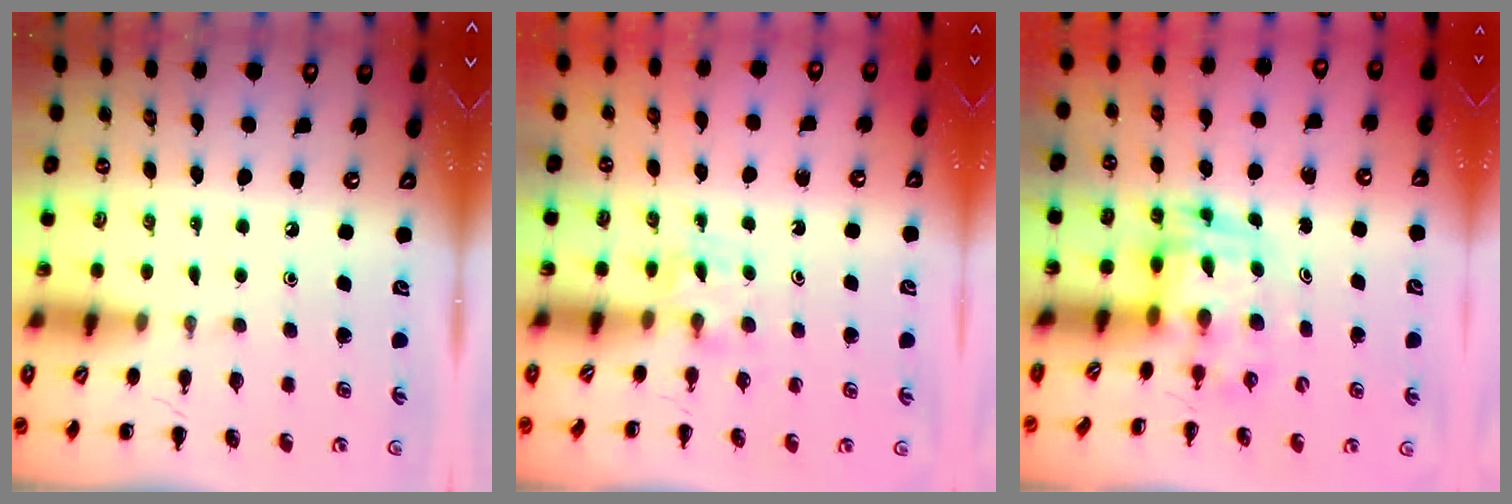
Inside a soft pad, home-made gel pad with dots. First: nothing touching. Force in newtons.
{"total": 3.5, "press": 3.4, "slide": 1.0}
{"total": 3.5, "press": 3.4, "slide": 0.6}